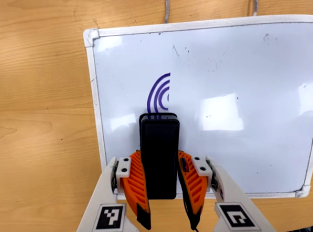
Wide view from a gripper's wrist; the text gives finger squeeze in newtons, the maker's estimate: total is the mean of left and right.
{"total": 8.3, "left": 6.2, "right": 10.3}